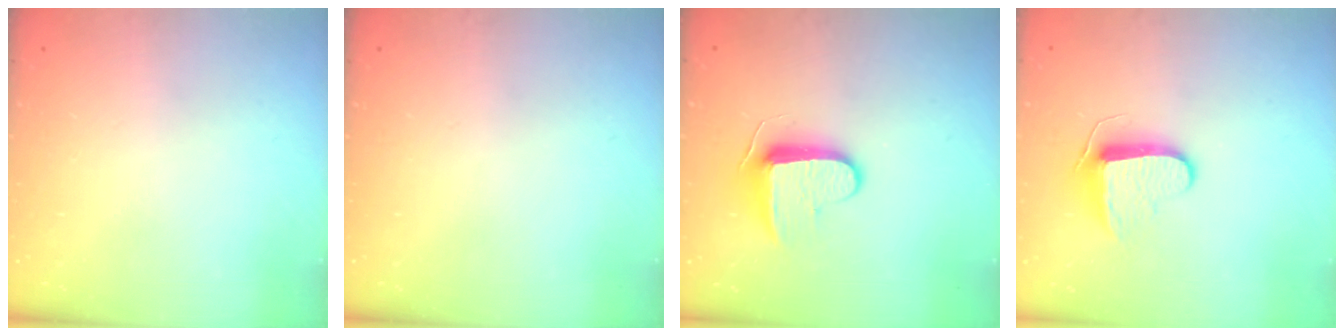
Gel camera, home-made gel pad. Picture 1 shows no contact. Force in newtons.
{"total": 0.0}
{"total": 8.7, "press": 8.7, "slide": 0.9}
{"total": 9.6, "press": 9.6, "slide": 0.8}